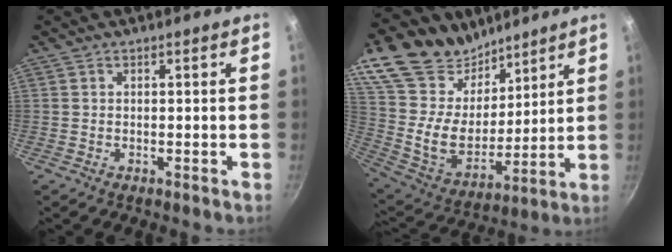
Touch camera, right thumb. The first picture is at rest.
{"total": 27.4, "force": [17.8, 16.5, 12.8], "torque": [-0.223, -0.080, 0.330]}